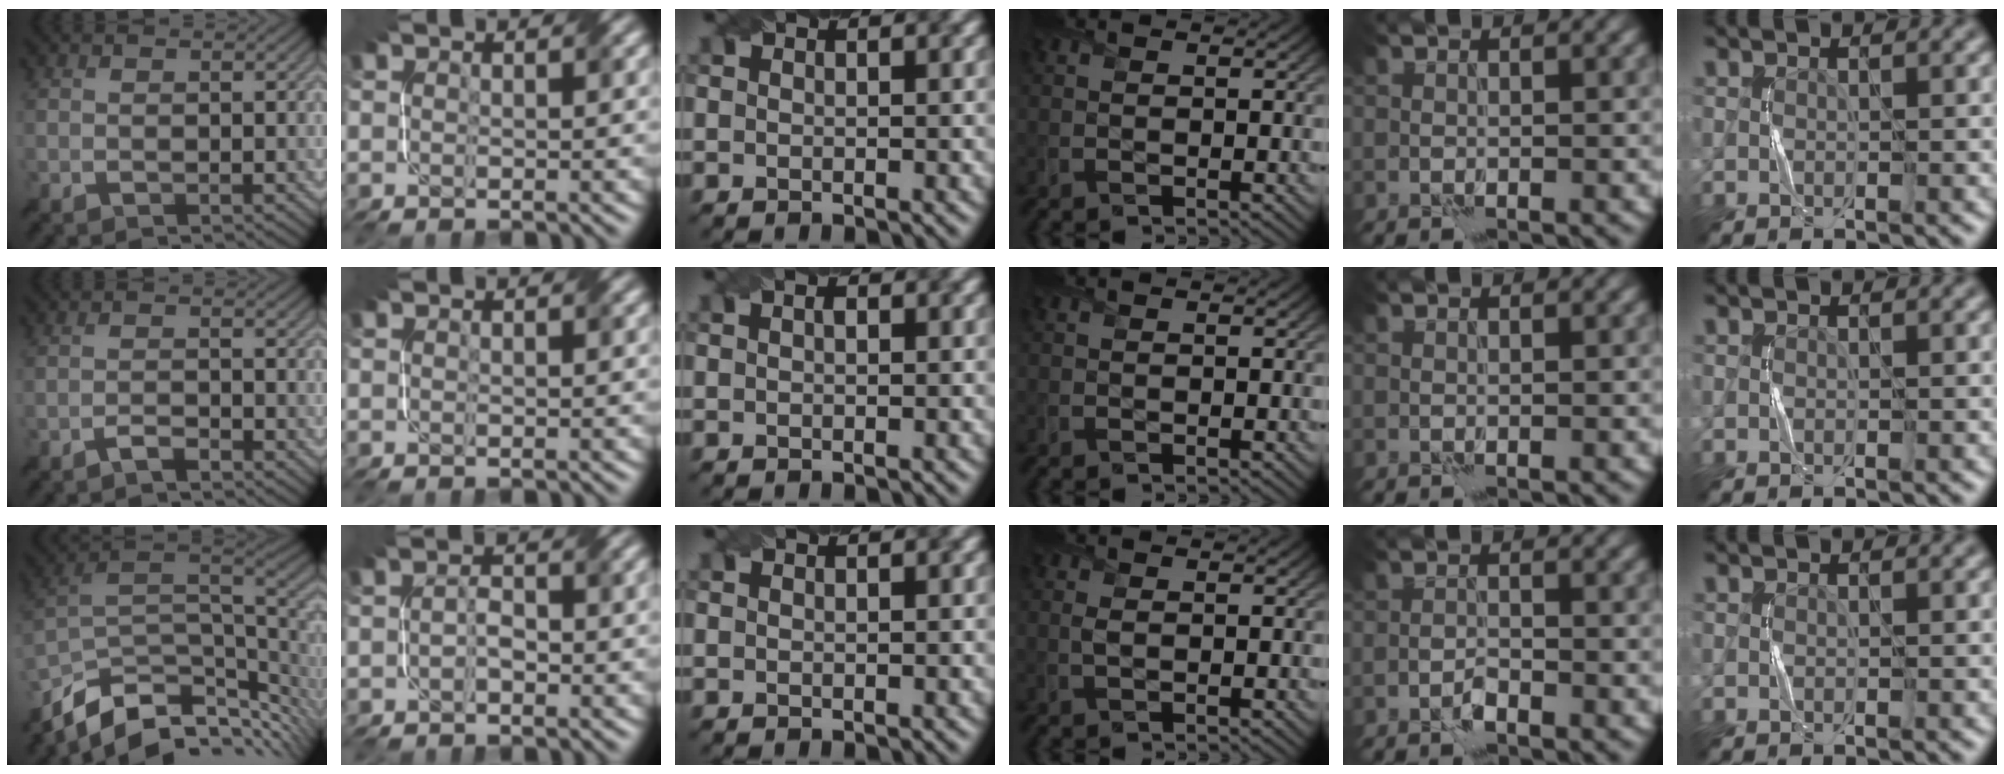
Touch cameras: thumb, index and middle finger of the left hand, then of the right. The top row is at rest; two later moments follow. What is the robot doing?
{"motion": "twist", "object": "screw"}